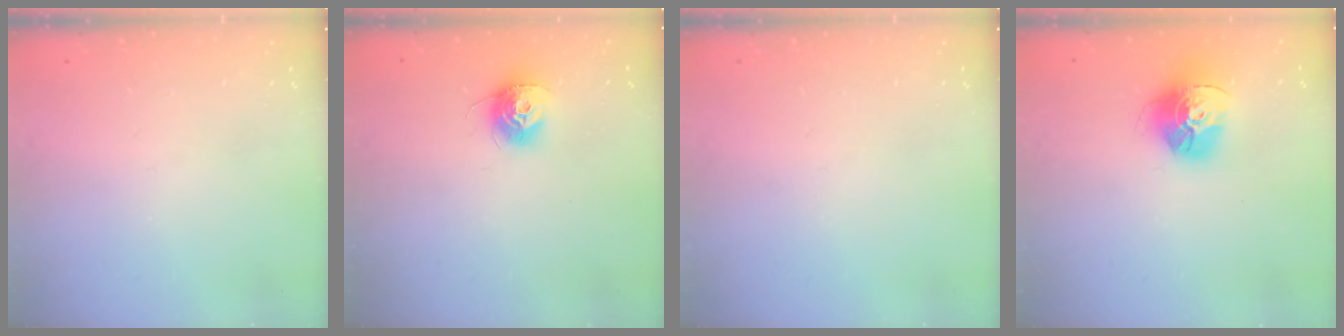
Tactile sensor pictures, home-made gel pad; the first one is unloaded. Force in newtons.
{"total": 10.2, "press": 10.2, "slide": 0.4}
{"total": 0.0}
{"total": 16.3, "press": 16.2, "slide": 1.5}